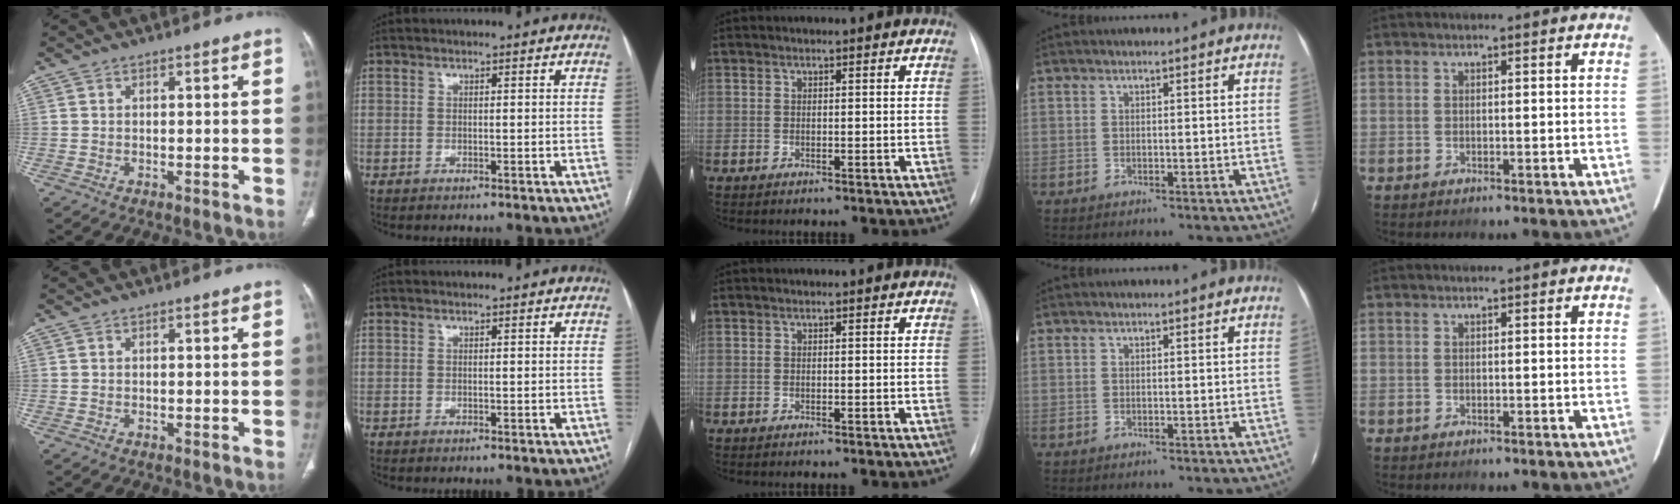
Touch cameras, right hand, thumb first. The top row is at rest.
{}